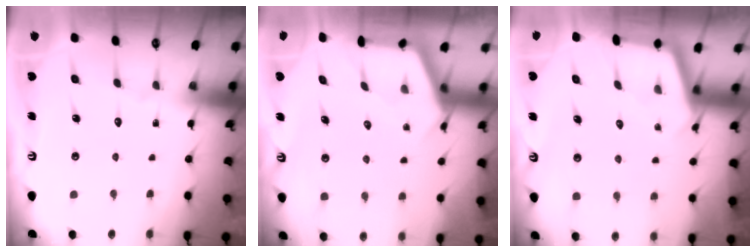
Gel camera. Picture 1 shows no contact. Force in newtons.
{"total": 3.0, "press": 3.0, "slide": 0.4}
{"total": 2.5, "press": 2.5, "slide": 0.2}